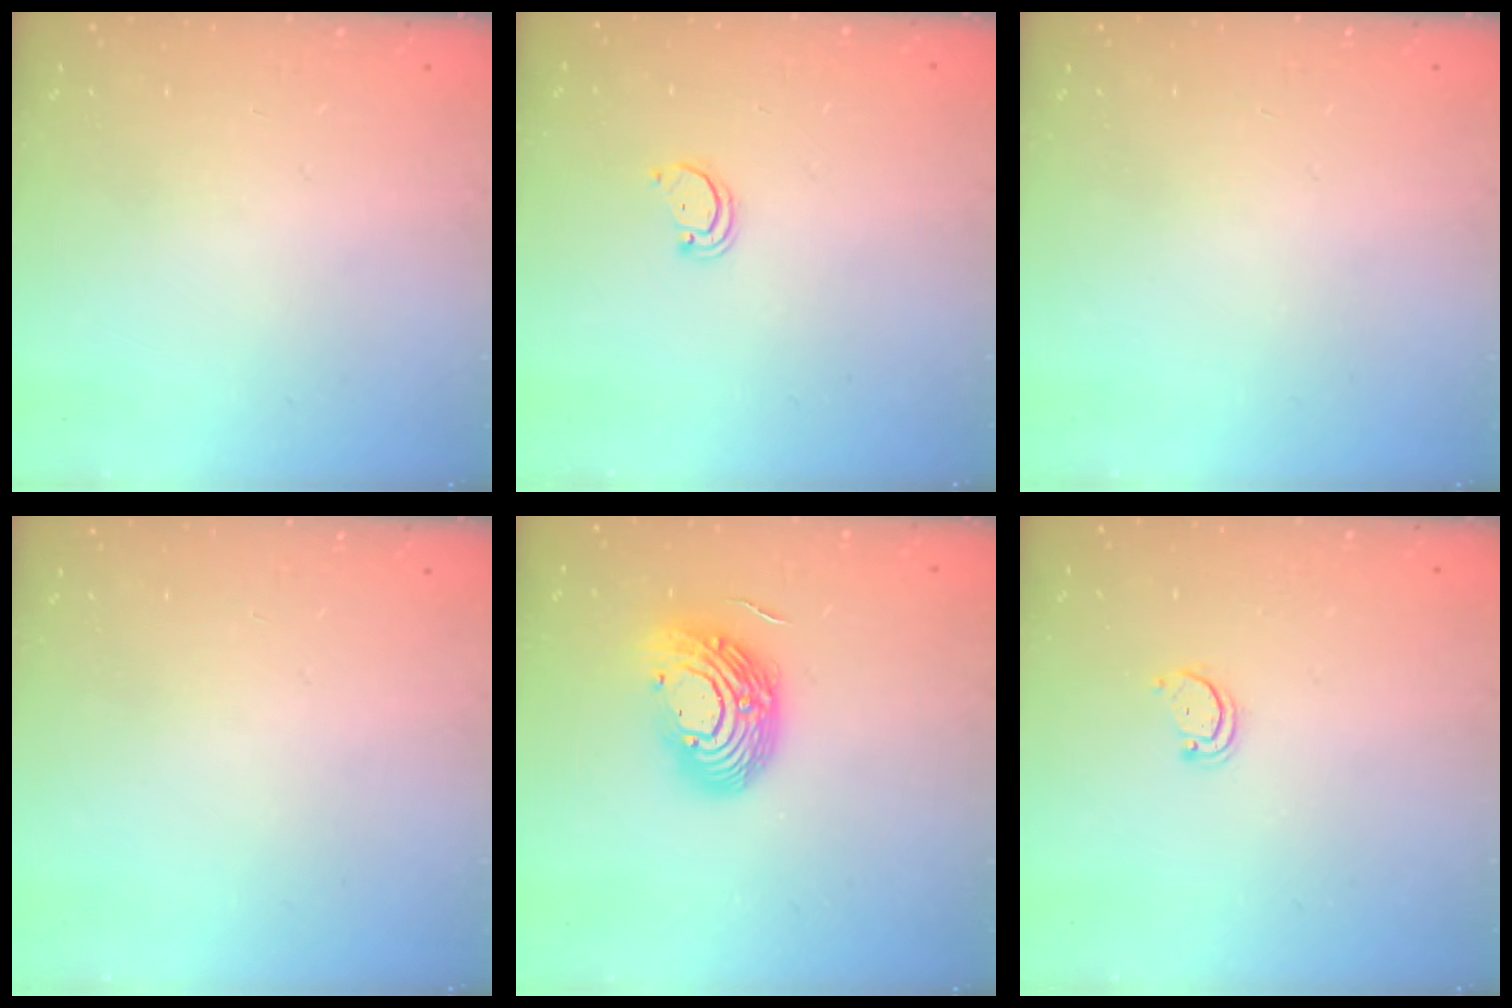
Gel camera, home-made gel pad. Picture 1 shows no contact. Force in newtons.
{"total": 1.6, "press": 1.6, "slide": 0.1}
{"total": 0.0}
{"total": 0.0}
{"total": 14.0, "press": 13.9, "slide": 1.1}
{"total": 1.9, "press": 1.9, "slide": 0.2}